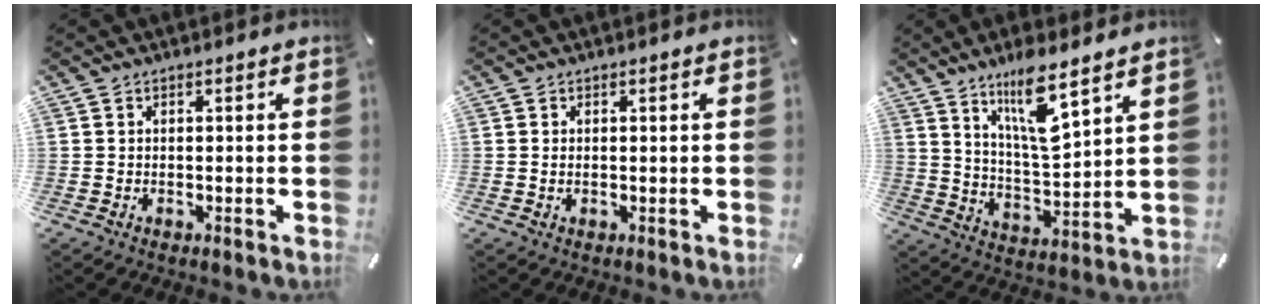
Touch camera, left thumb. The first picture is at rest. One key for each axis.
{"total": 0.8, "fx": 0.1, "fy": 0.4, "fz": 0.7, "tx": -0.008, "ty": -0.003, "tz": -0.001}
{"total": 12.3, "fx": 8.5, "fy": 2.9, "fz": 8.3, "tx": -0.151, "ty": -0.045, "tz": 0.148}